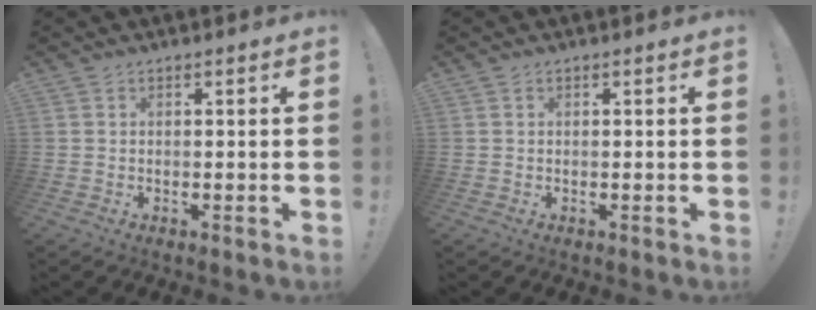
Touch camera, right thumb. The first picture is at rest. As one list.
[{"total": 0.0}]